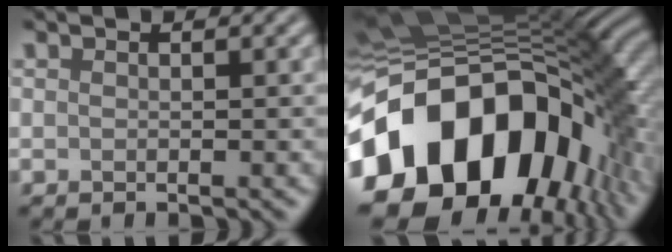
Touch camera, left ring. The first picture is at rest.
{"total": 19.0, "force": [-5.0, 12.6, 13.3], "torque": [-0.253, -0.014, -0.087]}